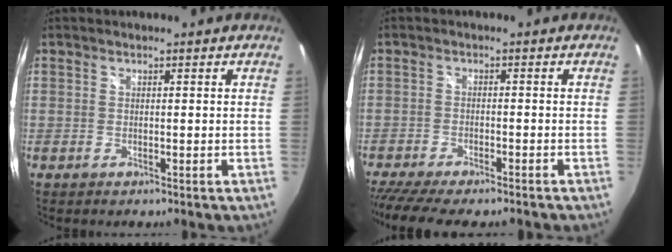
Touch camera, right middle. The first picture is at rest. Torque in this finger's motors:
{"motor_torque": [1.08, -1.06, 0.23, 0.14]}